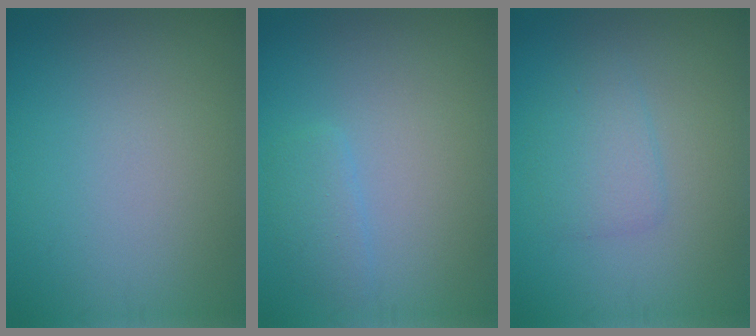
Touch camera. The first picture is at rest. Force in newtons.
{"total": 1.6, "press": 1.6, "slide": 0.0}
{"total": 2.3, "press": 2.3, "slide": 0.1}